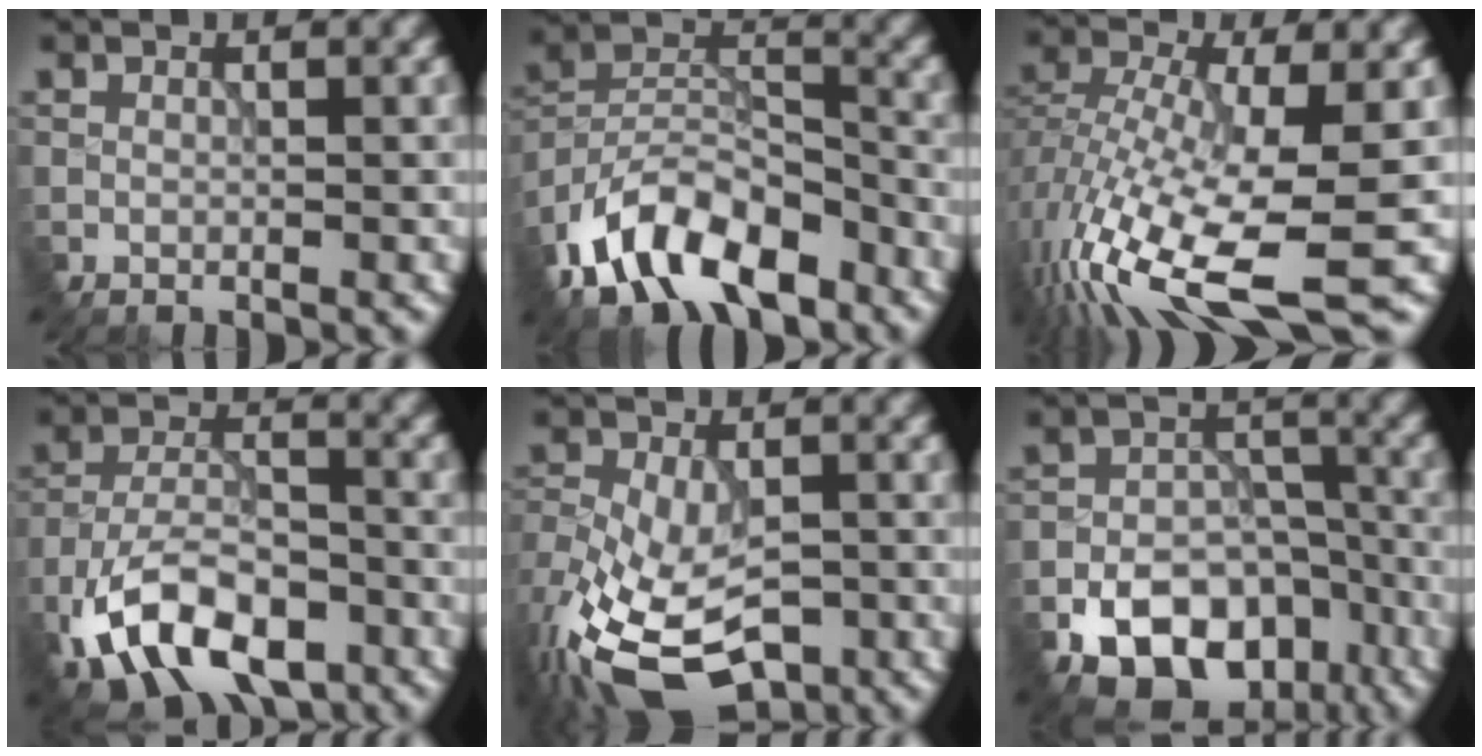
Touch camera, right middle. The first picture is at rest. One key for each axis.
{"total": 10.0, "fx": -6.6, "fy": 4.9, "fz": 5.6, "tx": -0.105, "ty": 0.011, "tz": -0.131}
{"total": 14.0, "fx": -5.5, "fy": 4.7, "fz": 12.0, "tx": -0.256, "ty": -0.013, "tz": -0.082}
{"total": 9.4, "fx": -5.4, "fy": 4.8, "fz": 6.0, "tx": -0.121, "ty": 0.005, "tz": -0.101}
{"total": 12.2, "fx": -6.6, "fy": 7.3, "fz": 7.2, "tx": -0.139, "ty": -0.029, "tz": -0.101}
{"total": 10.7, "fx": -6.3, "fy": 7.1, "fz": 4.8, "tx": -0.076, "ty": 0.003, "tz": -0.089}